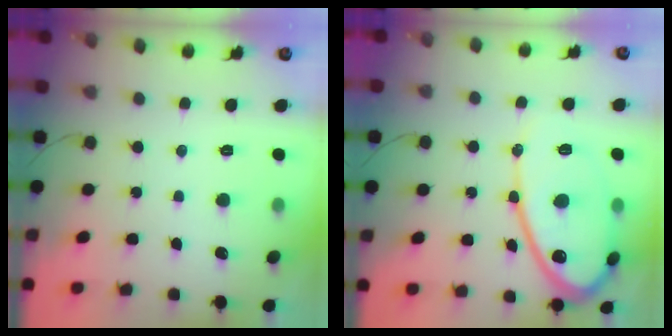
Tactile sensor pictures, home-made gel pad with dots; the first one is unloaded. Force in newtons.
{"total": 15.4, "press": 15.4, "slide": 1.3}